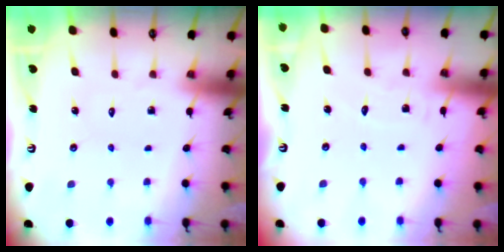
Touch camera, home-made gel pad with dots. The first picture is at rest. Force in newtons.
{"total": 3.7, "press": 3.7, "slide": 0.2}